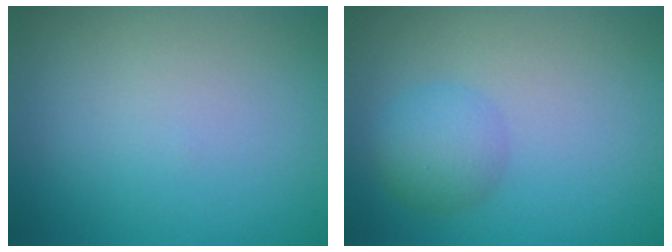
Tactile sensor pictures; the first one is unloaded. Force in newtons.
{"total": 2.8, "press": 2.8, "slide": 0.1}